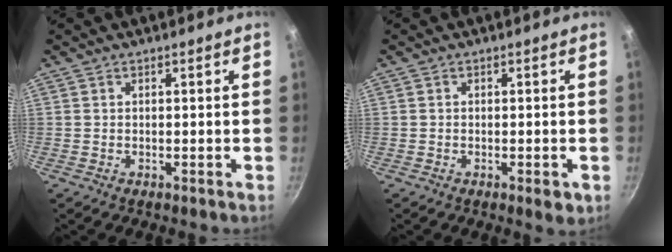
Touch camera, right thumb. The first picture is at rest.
{"total": 2.5, "force": [-0.9, 1.0, 2.1], "torque": [-0.031, 0.000, -0.014]}